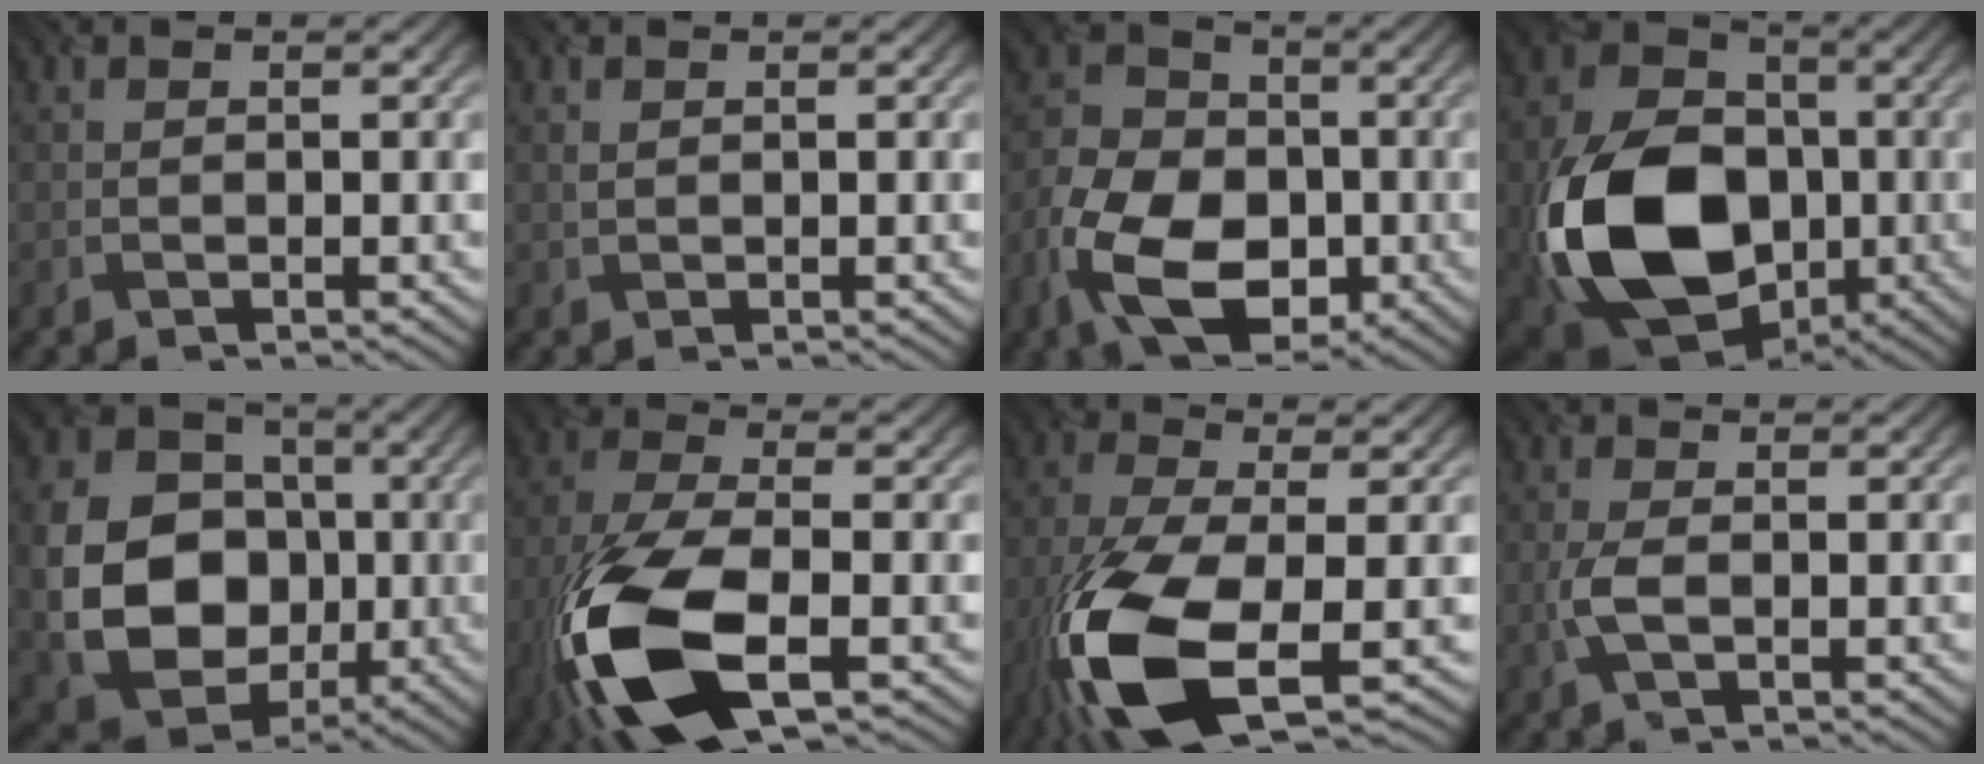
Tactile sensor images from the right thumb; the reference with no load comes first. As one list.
[{"total": 0.6, "force": [0.3, 0.5, 0.3], "torque": [-0.010, -0.002, 0.009]}, {"total": 13.6, "force": [-5.3, 8.8, 8.9], "torque": [-0.200, -0.025, -0.111]}, {"total": 18.8, "force": [-4.2, 13.6, 12.3], "torque": [-0.265, -0.039, -0.077]}, {"total": 15.6, "force": [-2.0, 12.6, 8.9], "torque": [-0.211, -0.028, -0.035]}, {"total": 15.2, "force": [-6.6, 6.4, 12.1], "torque": [-0.294, -0.036, -0.133]}, {"total": 14.4, "force": [-5.8, 5.5, 12.0], "torque": [-0.290, -0.036, -0.111]}, {"total": 3.0, "force": [-0.7, 1.2, 2.6], "torque": [-0.069, -0.001, -0.019]}]